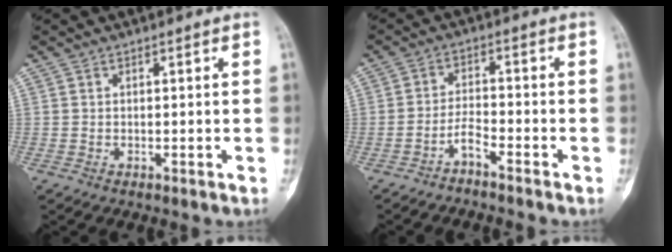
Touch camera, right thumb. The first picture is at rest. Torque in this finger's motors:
{"motor_torque": [-0.53, 0.10, 0.03, 0.07, -0.08]}